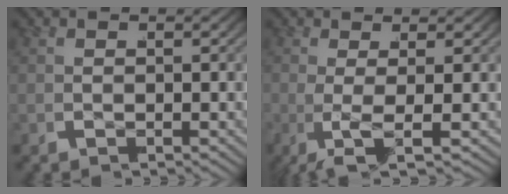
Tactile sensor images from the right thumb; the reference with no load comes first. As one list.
[{"total": 3.8, "force": [-0.4, 0.6, 3.7], "torque": [-0.088, -0.012, -0.004]}]